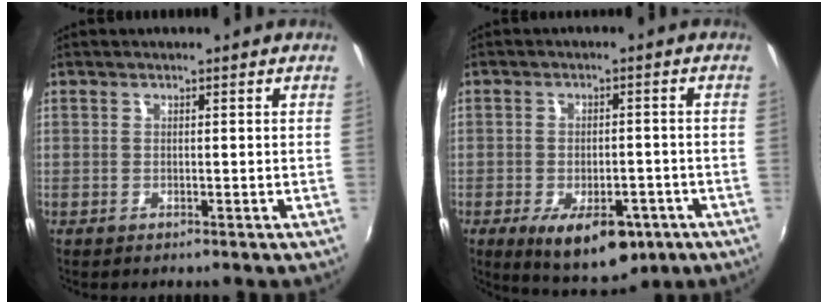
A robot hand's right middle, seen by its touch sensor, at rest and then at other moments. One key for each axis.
{"total": 12.4, "fx": -6.6, "fy": 6.0, "fz": 8.6, "tx": -0.152, "ty": -0.019, "tz": -0.084}